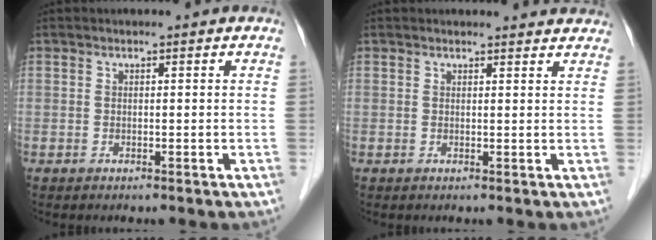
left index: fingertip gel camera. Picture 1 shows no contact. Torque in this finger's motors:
{"motor_torque": [0.44, -0.67, 0.02, -0.03]}